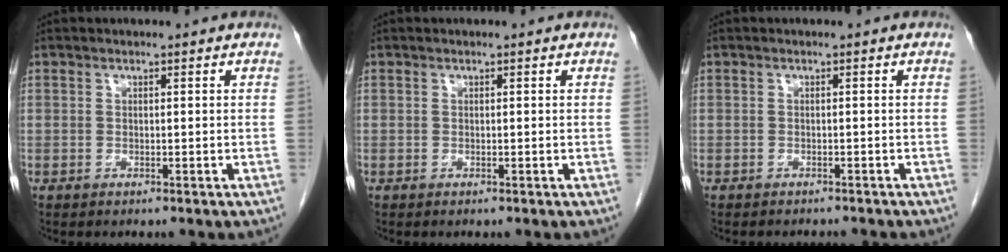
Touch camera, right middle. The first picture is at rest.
{"total": 0.0}
{"total": 3.4, "force": [-3.2, 0.7, 0.8], "torque": [-0.008, -0.003, -0.039]}